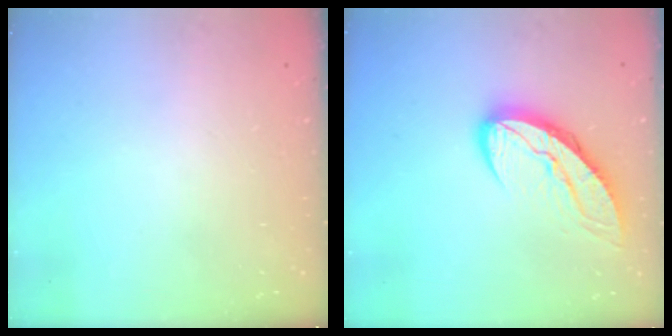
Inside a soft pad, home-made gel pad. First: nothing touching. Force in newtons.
{"total": 9.8, "press": 9.7, "slide": 1.1}